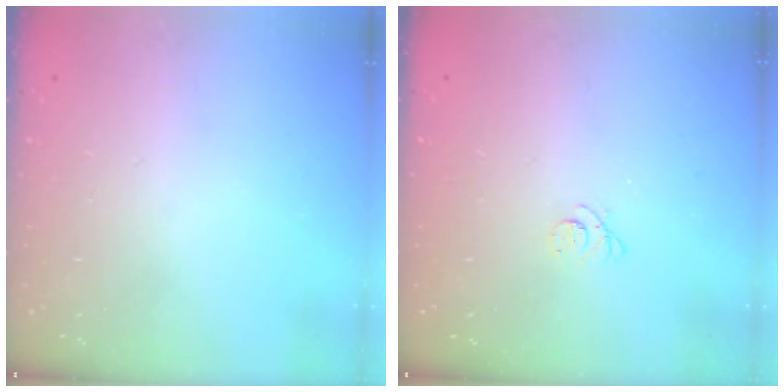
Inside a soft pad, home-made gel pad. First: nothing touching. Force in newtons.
{"total": 2.3, "press": 2.3, "slide": 0.3}